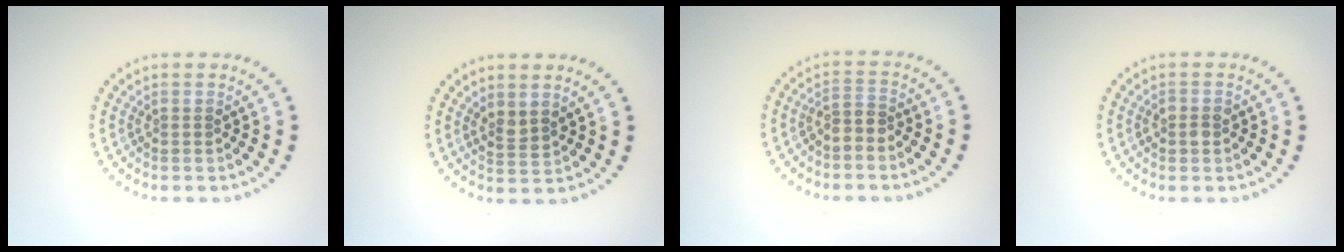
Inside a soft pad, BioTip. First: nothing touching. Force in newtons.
{"total": 1.5, "press": 1.2, "slide": 0.9}
{"total": 1.5, "press": 1.1, "slide": 1.0}
{"total": 1.3, "press": 1.2, "slide": 0.3}